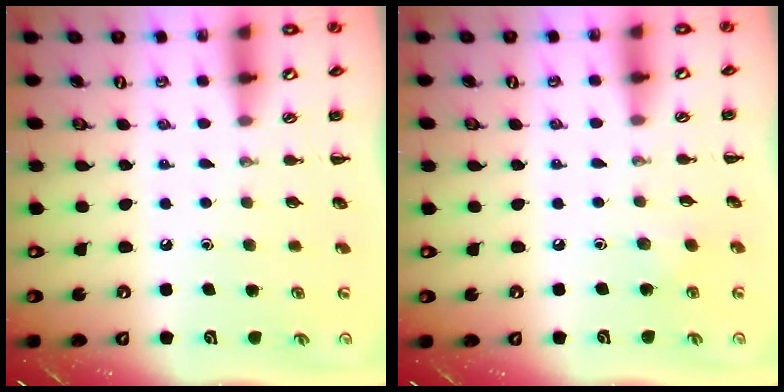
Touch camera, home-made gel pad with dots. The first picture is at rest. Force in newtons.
{"total": 3.5, "press": 3.3, "slide": 1.1}